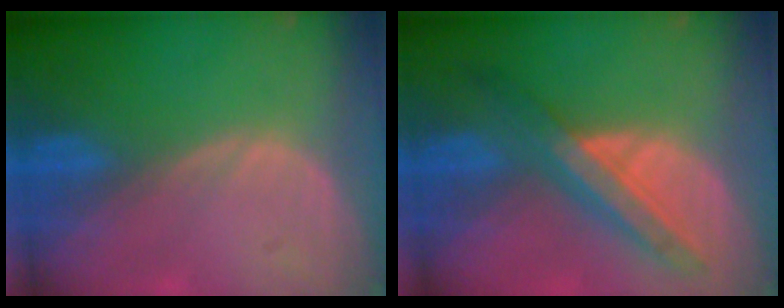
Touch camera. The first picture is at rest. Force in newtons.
{"total": 7.6, "press": 7.0, "slide": 2.8}